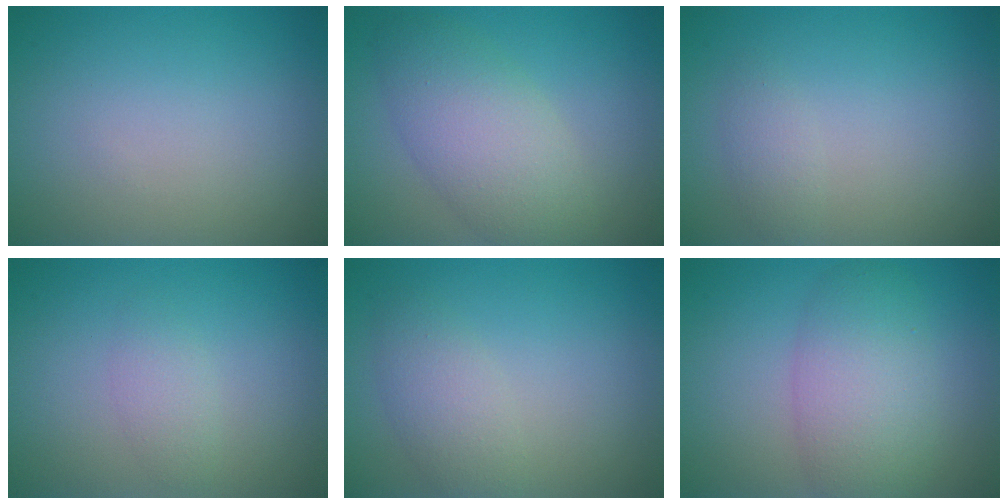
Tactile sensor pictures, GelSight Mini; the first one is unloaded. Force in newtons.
{"total": 5.7, "press": 5.7, "slide": 0.4}
{"total": 1.2, "press": 1.2, "slide": 0.0}
{"total": 1.4, "press": 1.4, "slide": 0.0}
{"total": 2.7, "press": 2.7, "slide": 0.1}
{"total": 5.6, "press": 5.6, "slide": 0.2}